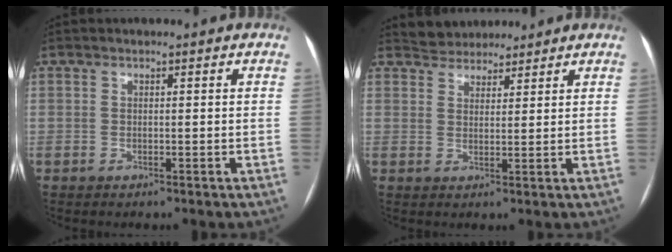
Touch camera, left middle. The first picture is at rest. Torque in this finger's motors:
{"motor_torque": [0.03, -0.07, -0.05, -0.02]}